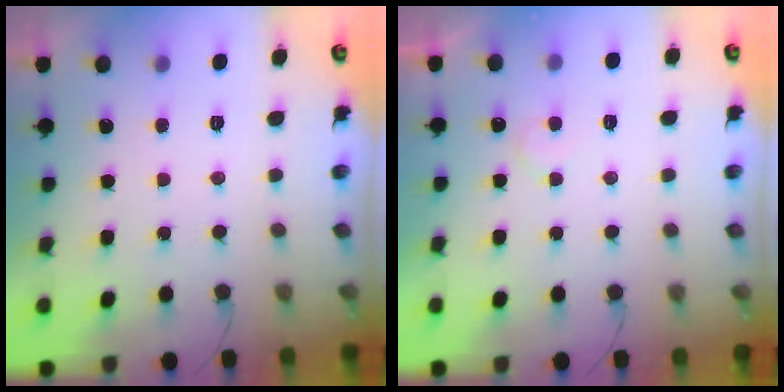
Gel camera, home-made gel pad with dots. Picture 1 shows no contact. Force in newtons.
{"total": 4.8, "press": 4.8, "slide": 0.3}